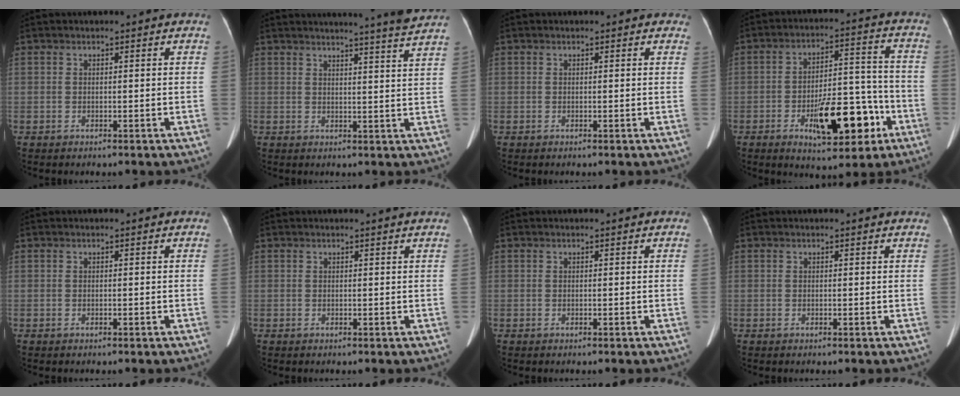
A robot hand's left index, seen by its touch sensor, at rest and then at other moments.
{"total": 8.1, "force": [7.4, -1.5, 2.8], "torque": [-0.038, -0.015, 0.075]}
{"total": 0.6, "force": [0.5, 0.3, 0.1], "torque": [-0.001, 0.000, -0.005]}
{"total": 13.1, "force": [-5.7, 4.7, 10.8], "torque": [-0.163, 0.019, -0.078]}
{"total": 0.0}
{"total": 1.3, "force": [1.2, -0.3, 0.3], "torque": [-0.015, -0.004, 0.014]}
{"total": 0.0}
{"total": 0.9, "force": [0.8, 0.0, 0.2], "torque": [-0.011, 0.000, 0.003]}